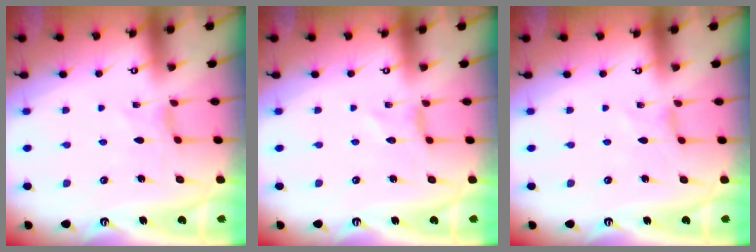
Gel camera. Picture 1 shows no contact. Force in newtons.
{"total": 0.0}
{"total": 0.0}